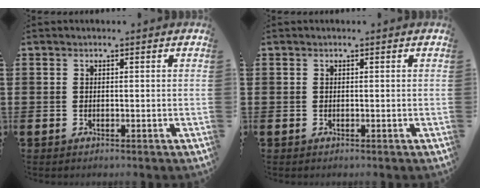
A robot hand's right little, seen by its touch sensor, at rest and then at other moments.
{"total": 0.0}